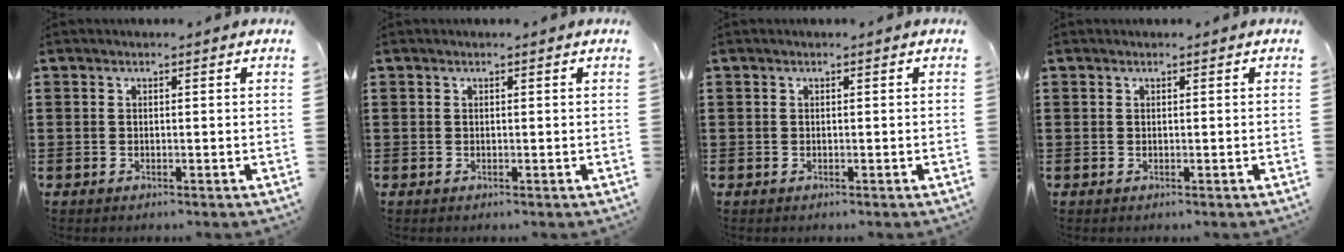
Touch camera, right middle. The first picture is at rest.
{"total": 0.0}
{"total": 0.0}
{"total": 0.0}